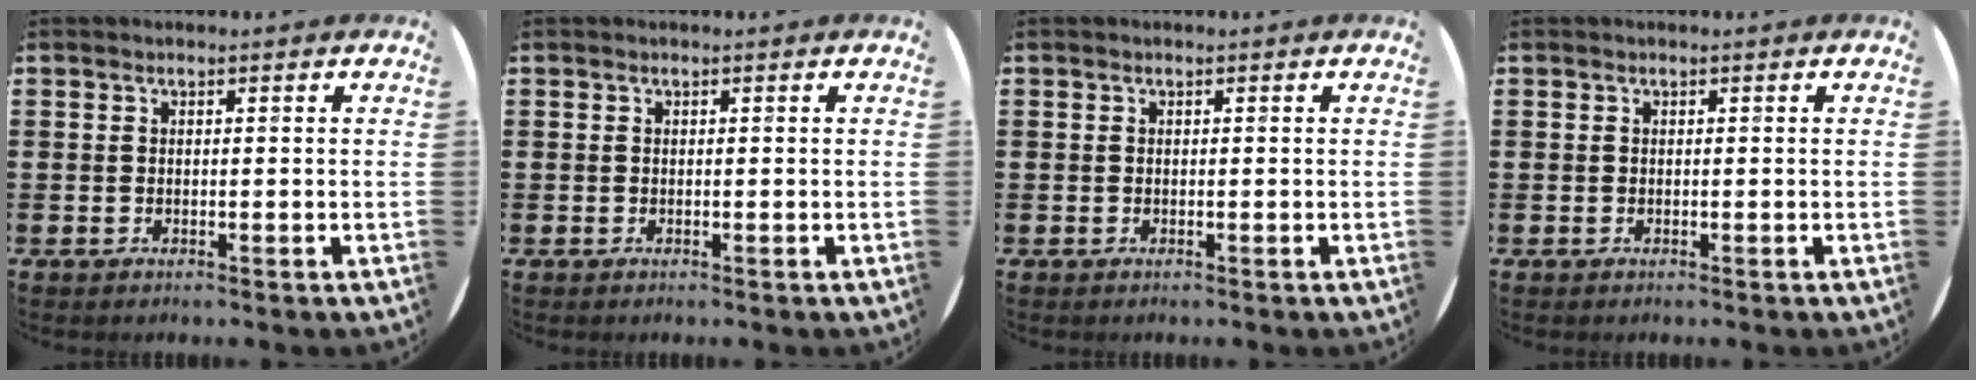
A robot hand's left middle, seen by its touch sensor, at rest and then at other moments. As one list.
[{"total": 0.0}, {"total": 0.0}, {"total": 0.0}]